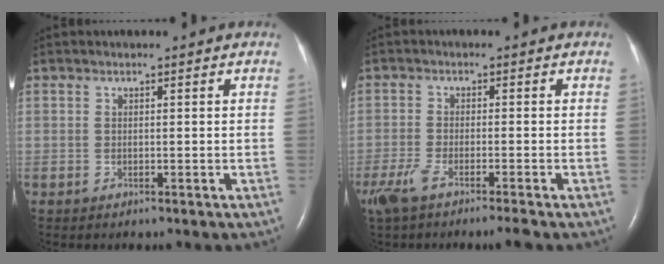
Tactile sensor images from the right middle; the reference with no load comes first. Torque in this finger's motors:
{"motor_torque": [0.66, -0.60, 0.33, 0.05]}